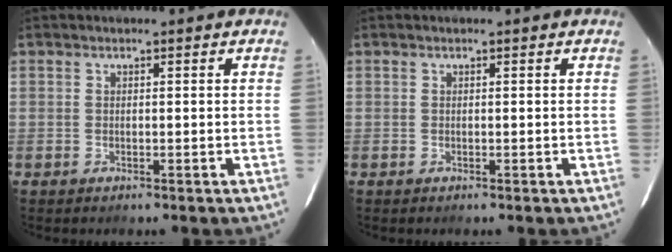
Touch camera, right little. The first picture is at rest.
{"total": 0.0}